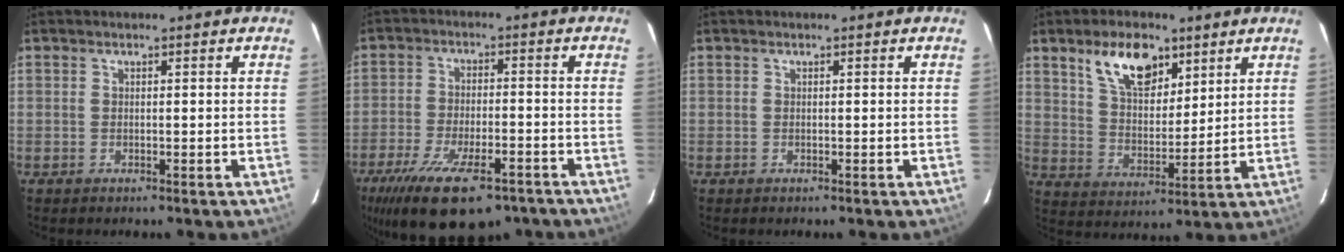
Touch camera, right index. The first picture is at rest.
{"total": 19.2, "force": [-13.0, 7.3, 12.2], "torque": [-0.242, -0.042, -0.199]}
{"total": 0.0}
{"total": 11.7, "force": [7.0, 6.0, 7.3], "torque": [-0.121, 0.010, 0.131]}